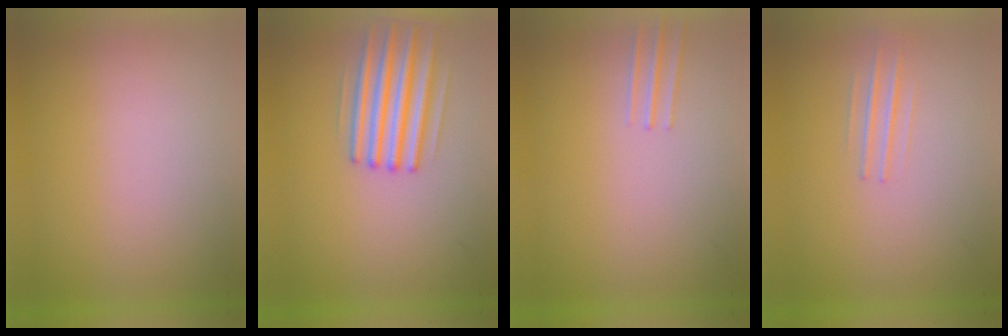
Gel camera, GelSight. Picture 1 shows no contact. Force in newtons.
{"total": 4.3}
{"total": 1.0}
{"total": 1.2}